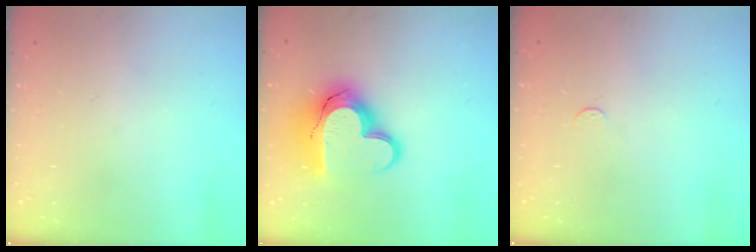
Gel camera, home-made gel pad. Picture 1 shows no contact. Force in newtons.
{"total": 16.9, "press": 16.9, "slide": 1.3}
{"total": 2.7, "press": 2.7, "slide": 0.4}